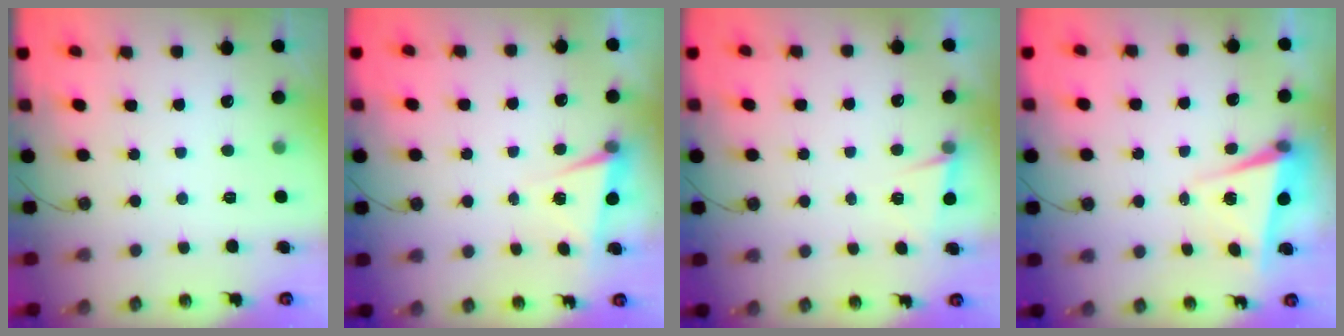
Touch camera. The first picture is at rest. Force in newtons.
{"total": 3.0, "press": 2.3, "slide": 1.9}
{"total": 2.6, "press": 1.9, "slide": 1.8}
{"total": 5.4, "press": 5.3, "slide": 1.2}